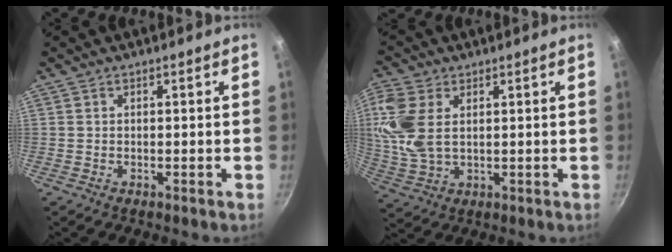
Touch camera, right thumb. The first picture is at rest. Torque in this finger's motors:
{"motor_torque": [-0.52, 0.98, 0.70, 0.61, 0.15]}